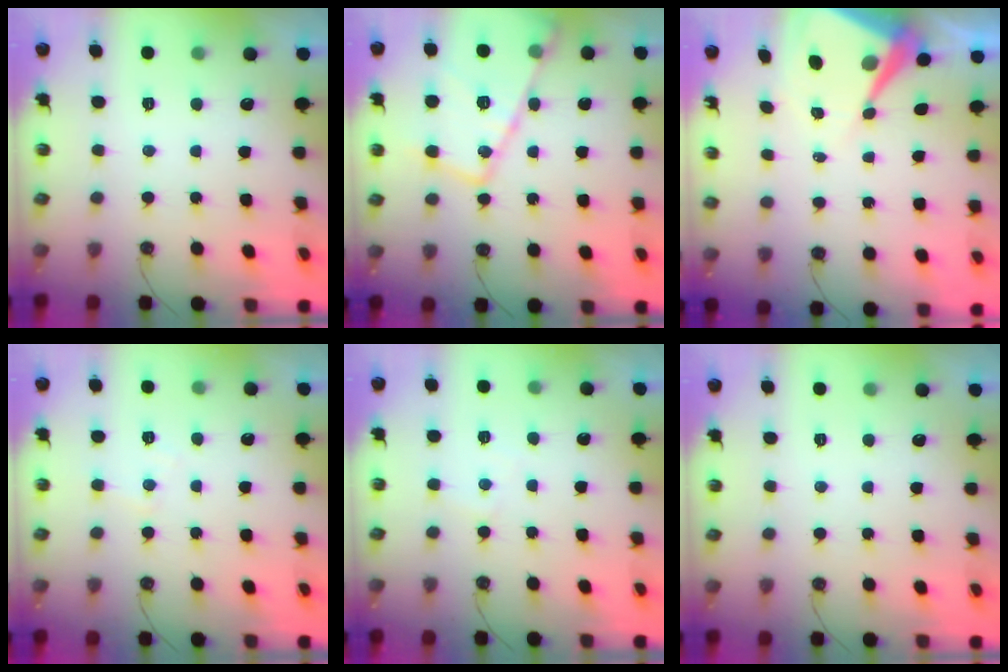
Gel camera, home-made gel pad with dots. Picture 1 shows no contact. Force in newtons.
{"total": 18.9, "press": 18.8, "slide": 2.0}
{"total": 10.0, "press": 10.0, "slide": 0.9}
{"total": 4.6, "press": 4.6, "slide": 0.6}
{"total": 3.6, "press": 3.6, "slide": 0.6}
{"total": 0.0}